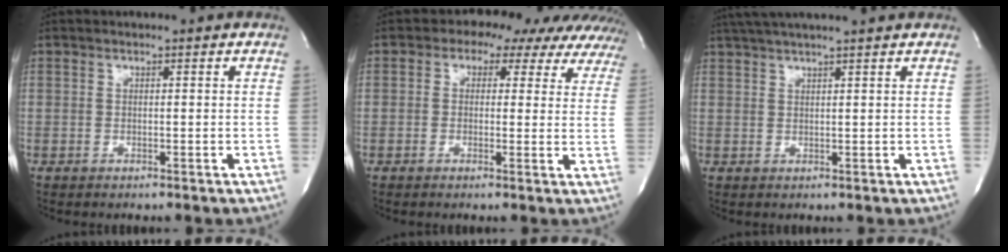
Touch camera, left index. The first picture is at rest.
{"total": 12.2, "force": [9.1, 6.4, 5.0], "torque": [-0.047, 0.028, 0.085]}
{"total": 9.4, "force": [8.1, -0.3, 4.9], "torque": [-0.082, 0.032, 0.111]}